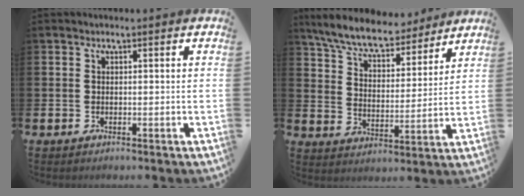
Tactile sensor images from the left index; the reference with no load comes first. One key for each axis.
{"total": 8.1, "fx": 7.6, "fy": 1.6, "fz": 2.4, "tx": -0.080, "ty": -0.046, "tz": 0.136}